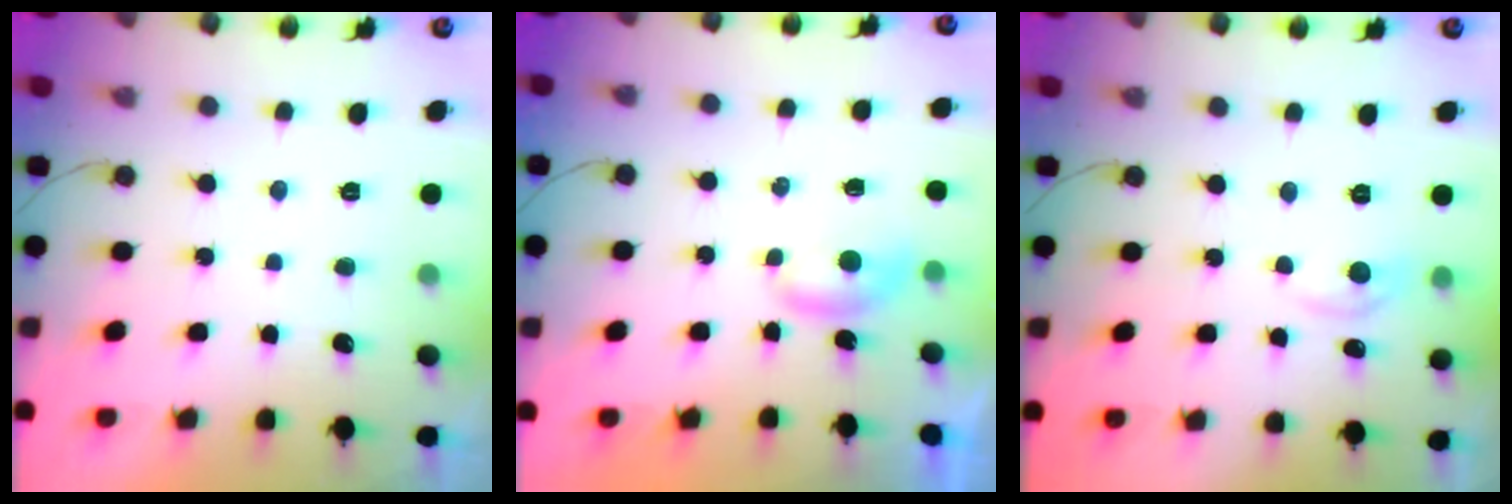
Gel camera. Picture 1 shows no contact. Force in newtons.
{"total": 3.6, "press": 3.6, "slide": 0.4}
{"total": 5.1, "press": 5.1, "slide": 0.7}